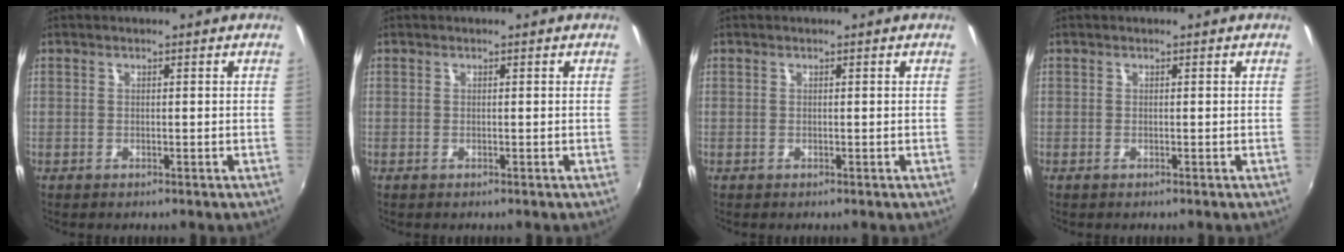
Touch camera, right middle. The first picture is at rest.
{"total": 0.0}
{"total": 0.0}
{"total": 0.0}